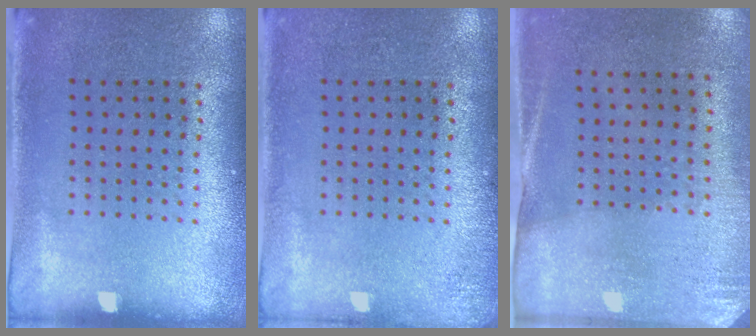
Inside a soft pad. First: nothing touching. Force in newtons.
{"total": 1.2, "press": 1.1, "slide": 0.2}
{"total": 2.7, "press": 2.4, "slide": 1.3}